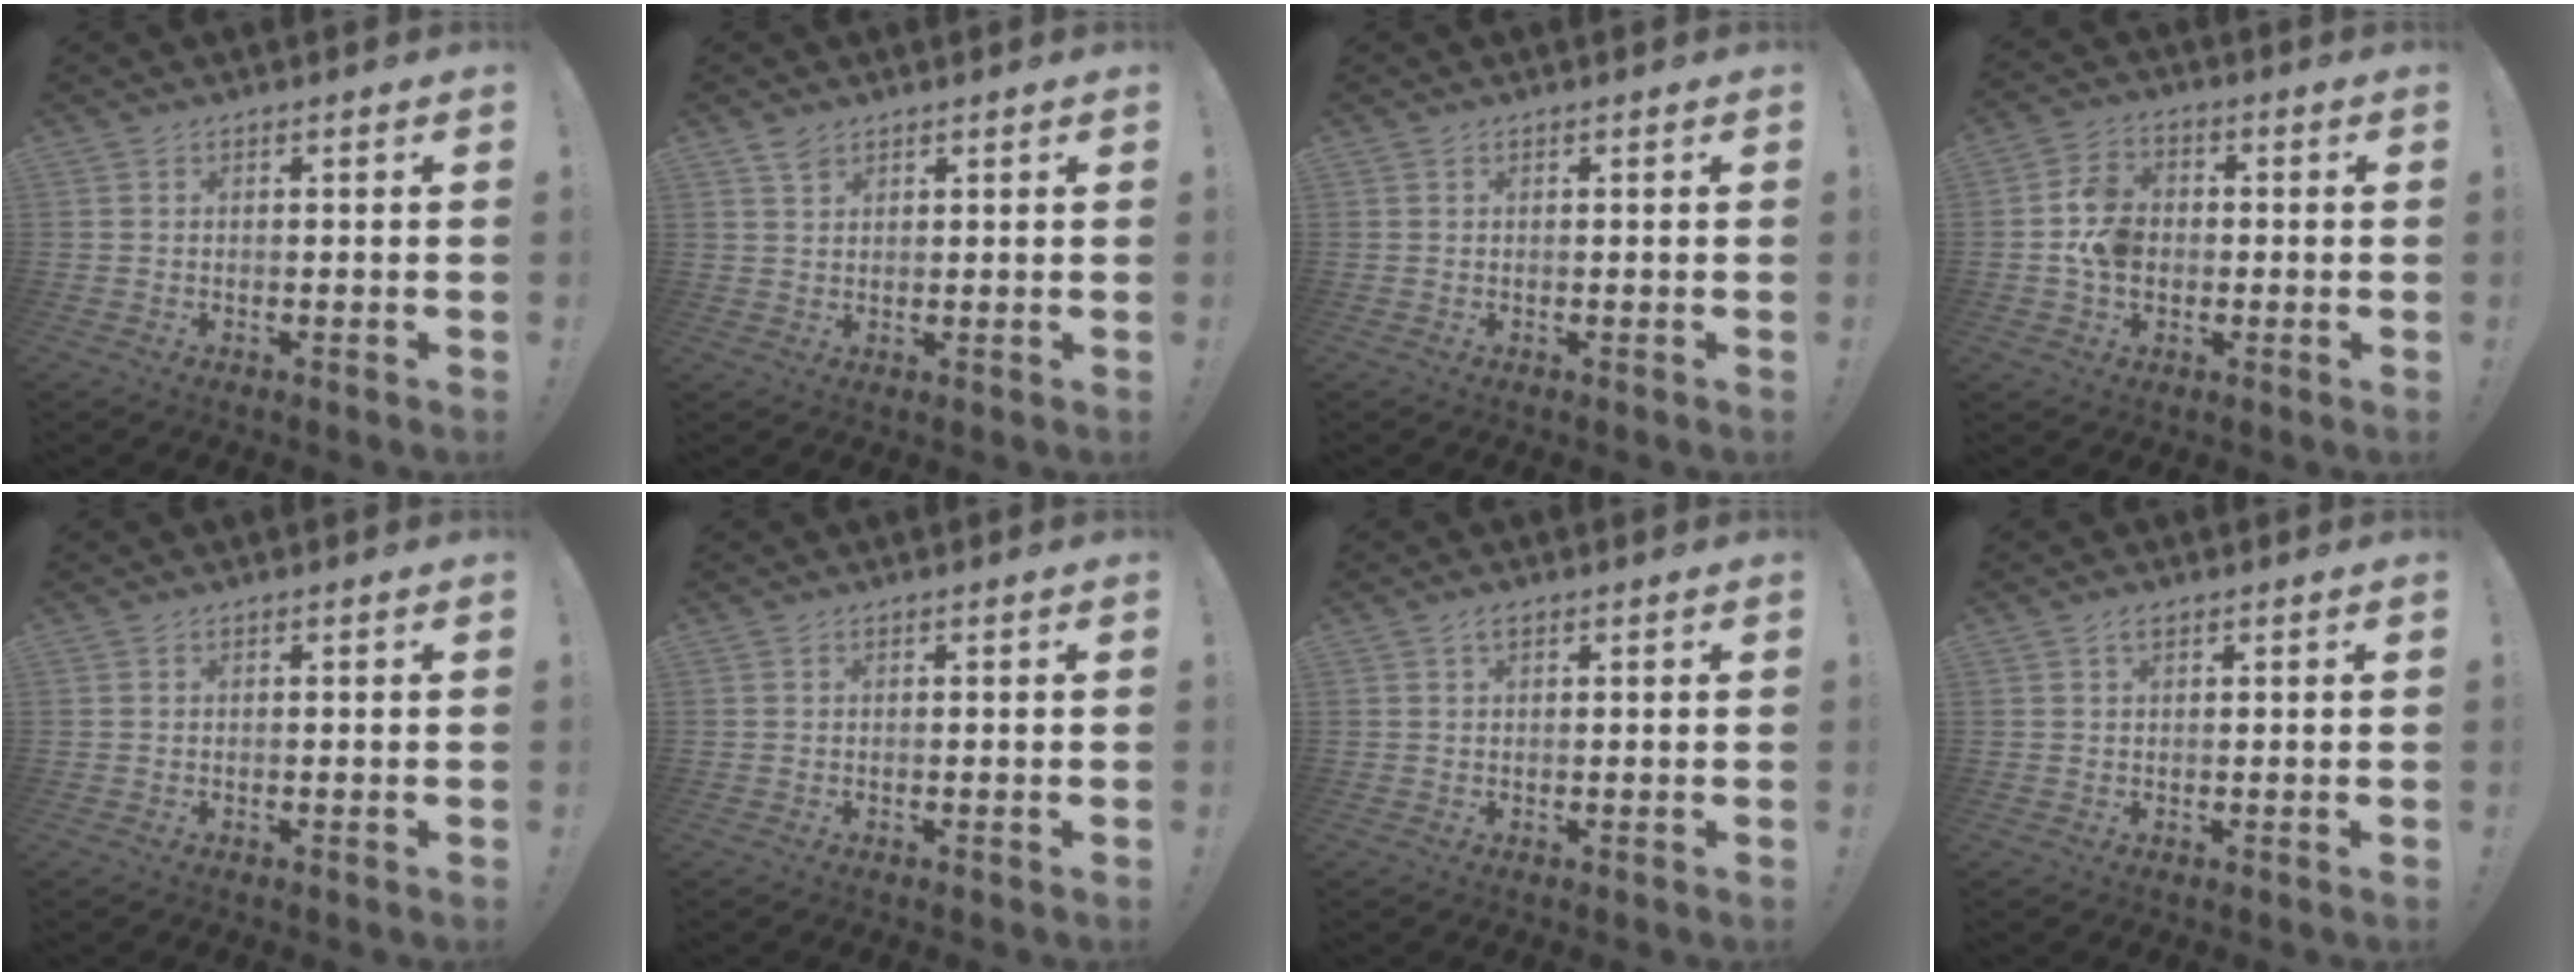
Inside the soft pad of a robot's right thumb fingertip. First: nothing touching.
{"total": 2.6, "force": [2.0, 1.2, 1.0], "torque": [-0.005, -0.013, 0.036]}
{"total": 0.0}
{"total": 9.1, "force": [-1.2, 7.2, 5.4], "torque": [-0.087, 0.019, -0.018]}
{"total": 0.0}
{"total": 0.0}
{"total": 1.3, "force": [0.7, 0.6, 0.9], "torque": [-0.005, -0.004, 0.009]}
{"total": 1.3, "force": [0.8, 0.5, 0.8], "torque": [-0.011, -0.002, 0.013]}